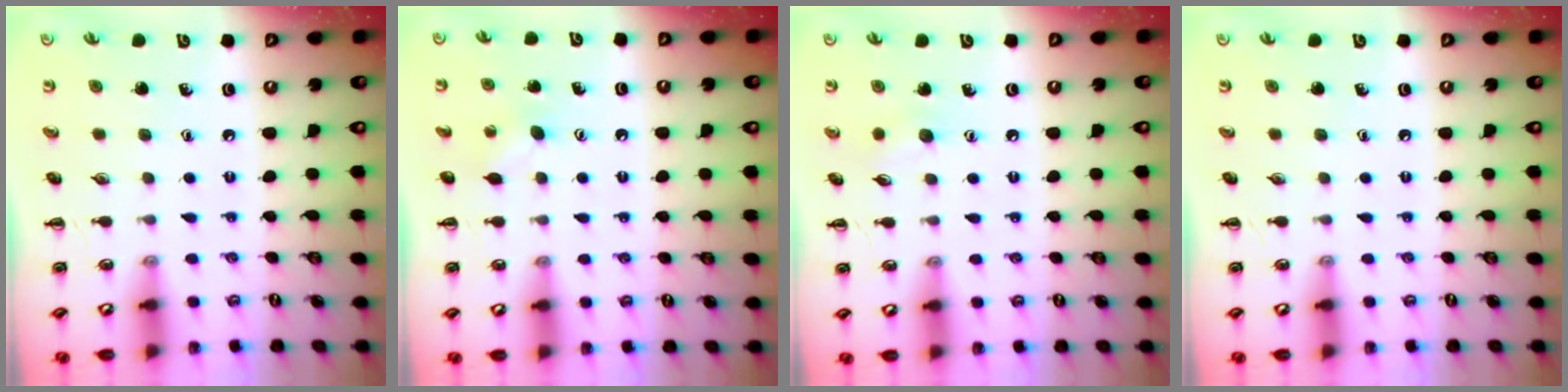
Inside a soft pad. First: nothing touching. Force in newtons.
{"total": 4.4, "press": 4.3, "slide": 0.9}
{"total": 6.2, "press": 6.0, "slide": 1.6}
{"total": 0.0}